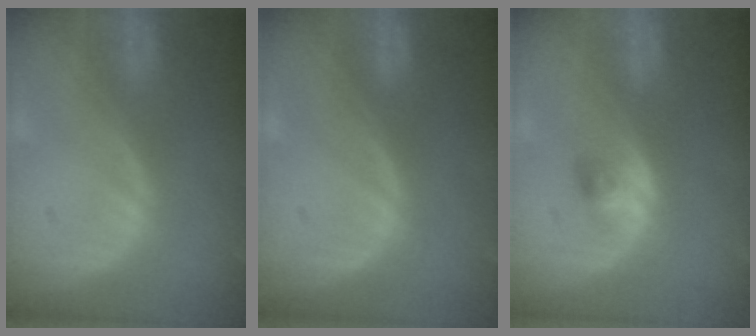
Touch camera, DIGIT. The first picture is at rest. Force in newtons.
{"total": 0.0}
{"total": 2.5, "press": 2.3, "slide": 0.9}